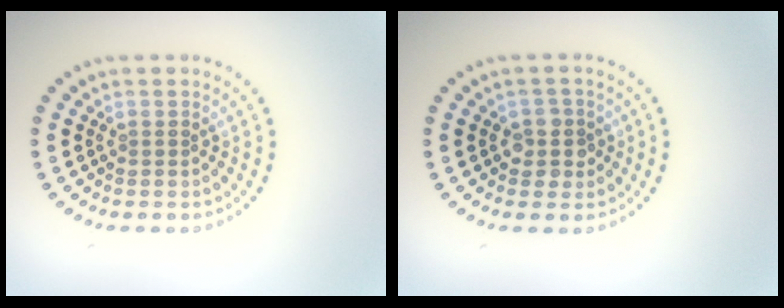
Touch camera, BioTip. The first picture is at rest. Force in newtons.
{"total": 2.3, "press": 2.1, "slide": 1.0}